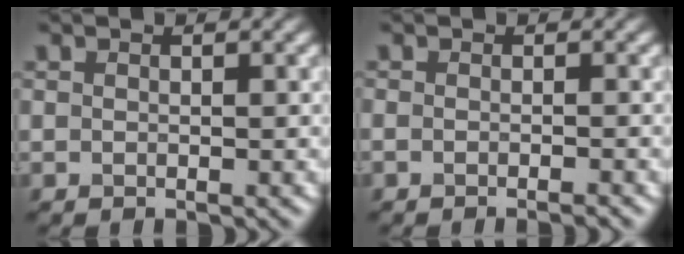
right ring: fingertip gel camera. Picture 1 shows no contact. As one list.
[{"total": 1.5, "force": [-1.0, 0.3, 1.1], "torque": [-0.008, -0.005, -0.022]}]